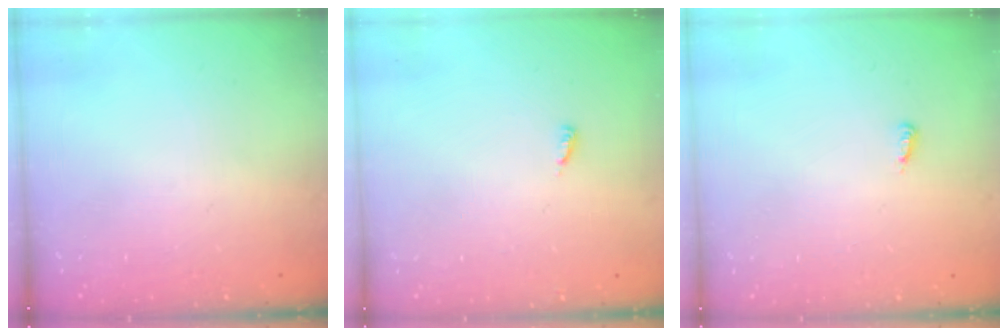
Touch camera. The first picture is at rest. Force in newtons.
{"total": 2.9, "press": 2.9, "slide": 0.2}
{"total": 3.7, "press": 3.7, "slide": 0.2}